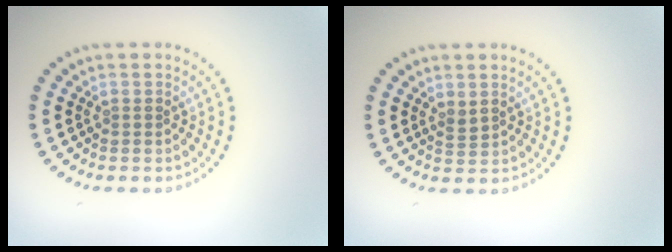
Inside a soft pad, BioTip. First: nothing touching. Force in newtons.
{"total": 0.9, "press": 0.7, "slide": 0.5}